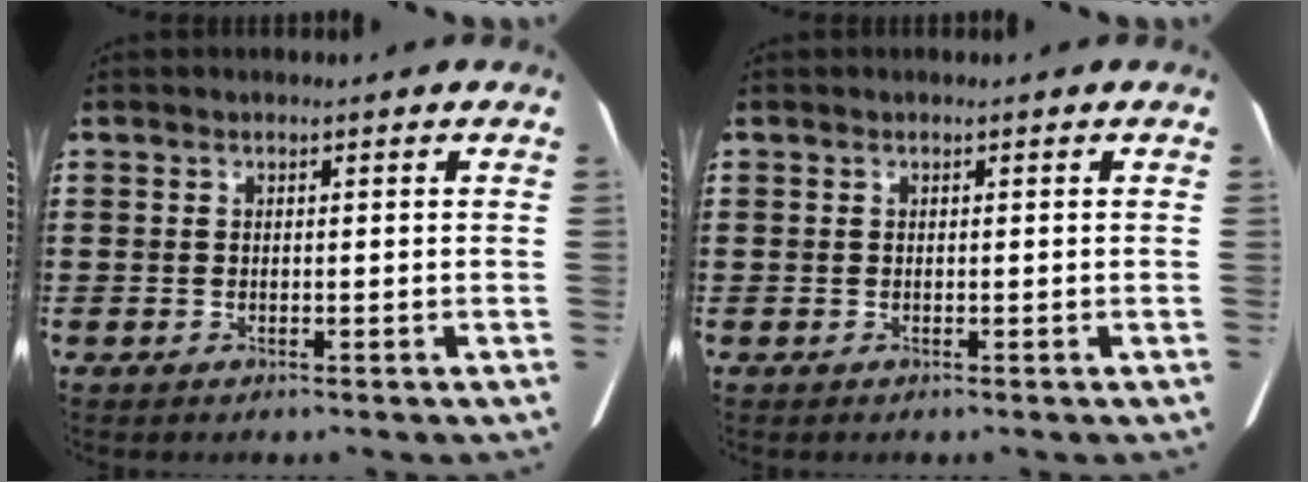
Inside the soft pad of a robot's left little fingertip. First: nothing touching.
{"total": 0.0}